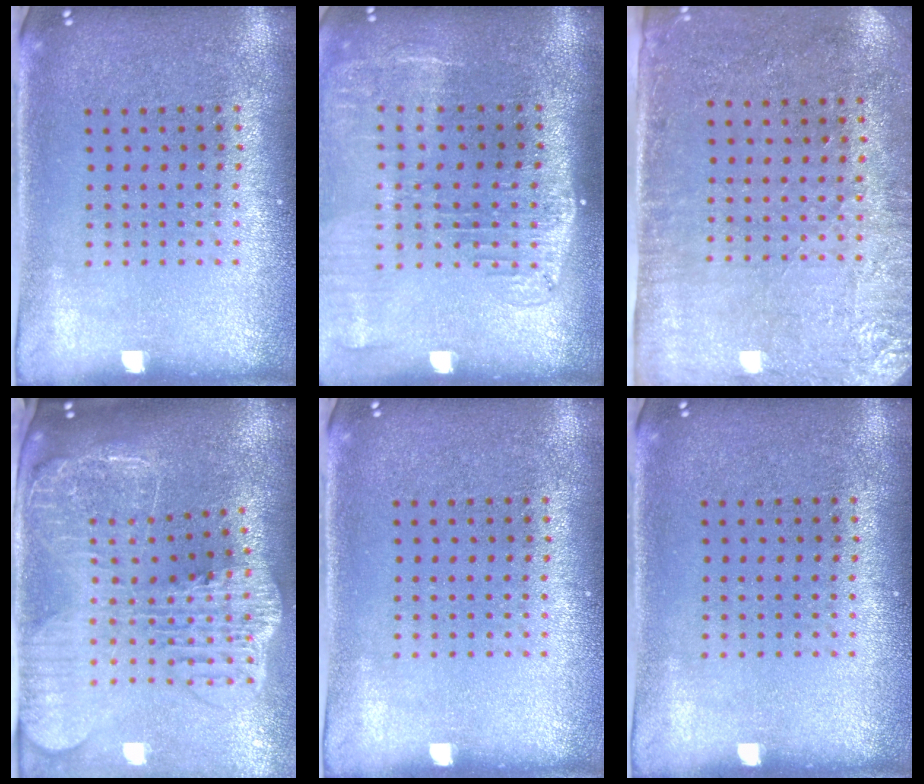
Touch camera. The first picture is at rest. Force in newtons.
{"total": 2.1, "press": 1.7, "slide": 1.2}
{"total": 2.8, "press": 2.3, "slide": 1.6}
{"total": 3.9, "press": 3.1, "slide": 2.5}
{"total": 0.0}
{"total": 0.0}